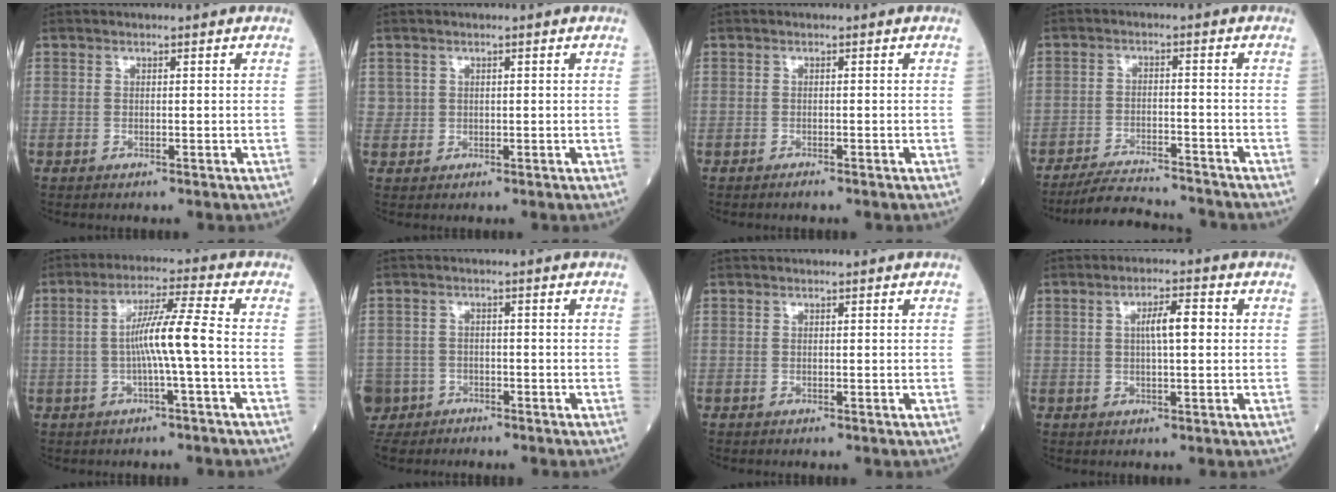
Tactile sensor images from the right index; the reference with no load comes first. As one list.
[{"total": 1.4, "force": [0.5, 1.3, 0.0], "torque": [0.013, 0.003, 0.005]}, {"total": 0.7, "force": [-0.7, 0.0, 0.3], "torque": [-0.011, -0.001, -0.010]}, {"total": 10.1, "force": [-9.8, 0.6, 2.6], "torque": [-0.040, -0.005, -0.157]}, {"total": 7.1, "force": [-1.0, -0.8, 7.0], "torque": [-0.130, 0.013, -0.018]}, {"total": 6.8, "force": [-4.3, 5.3, 0.3], "torque": [-0.018, 0.005, -0.077]}, {"total": 0.0}, {"total": 4.6, "force": [0.7, 0.9, 4.4], "torque": [-0.076, 0.012, 0.011]}]